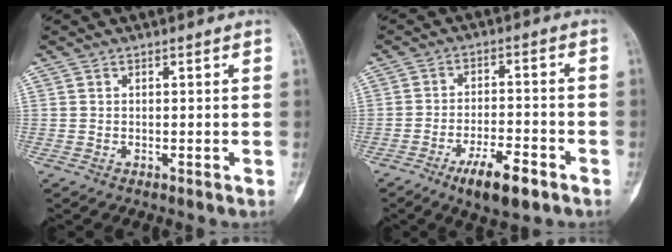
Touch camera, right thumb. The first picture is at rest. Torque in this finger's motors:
{"motor_torque": [0.82, 0.24, 0.37, -0.46, 0.16]}